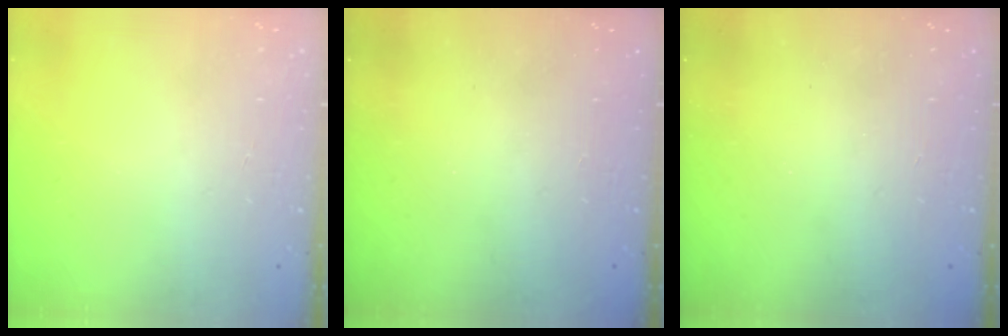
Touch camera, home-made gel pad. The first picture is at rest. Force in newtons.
{"total": 2.3, "press": 2.2, "slide": 0.8}
{"total": 2.4, "press": 2.3, "slide": 0.8}